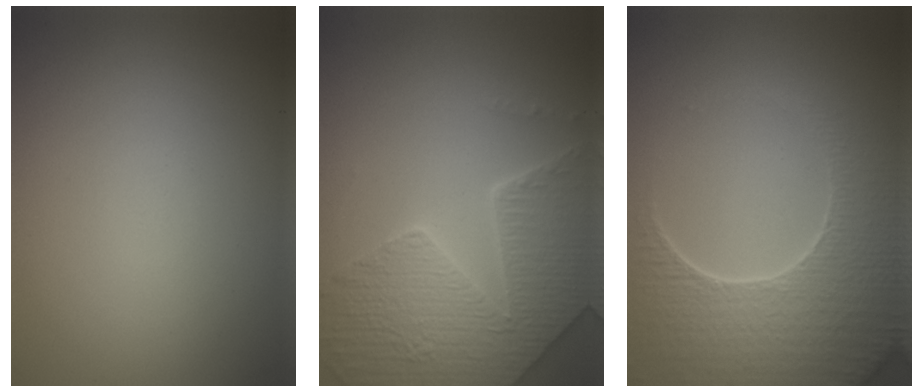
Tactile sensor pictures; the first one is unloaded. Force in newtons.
{"total": 8.5, "press": 6.1, "slide": 5.8}
{"total": 6.6, "press": 5.4, "slide": 3.8}